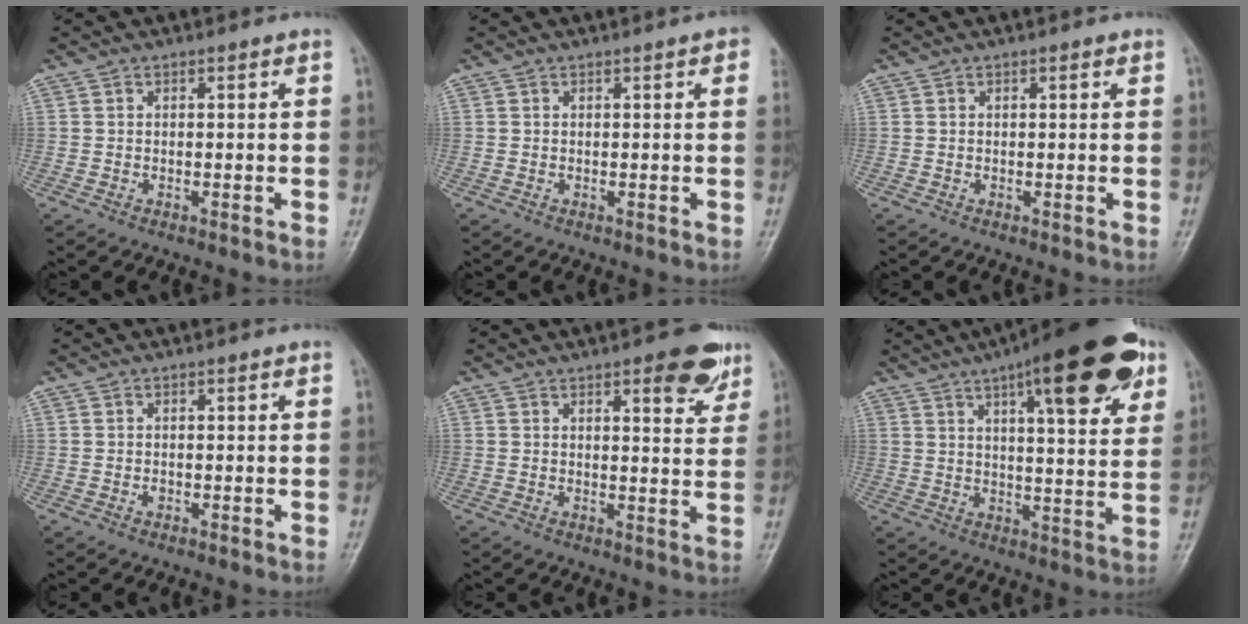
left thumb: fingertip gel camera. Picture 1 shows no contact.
{"total": 2.3, "force": [1.0, 0.5, 2.0], "torque": [-0.020, 0.003, 0.007]}
{"total": 0.7, "force": [0.4, 0.2, 0.6], "torque": [-0.009, 0.000, 0.004]}
{"total": 0.8, "force": [-0.1, 0.6, 0.5], "torque": [-0.003, 0.001, -0.002]}
{"total": 7.6, "force": [4.5, 2.4, 5.7], "torque": [-0.054, -0.021, 0.053]}
{"total": 21.5, "force": [11.0, 5.8, 17.5], "torque": [-0.227, -0.018, 0.152]}